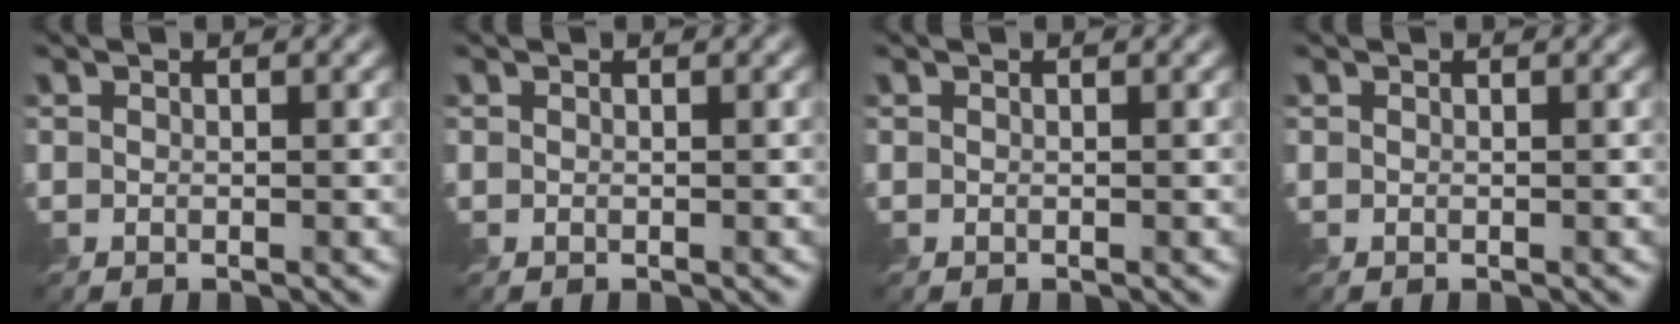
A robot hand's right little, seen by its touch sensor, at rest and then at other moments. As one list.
[{"total": 0.0}, {"total": 0.0}, {"total": 0.0}]